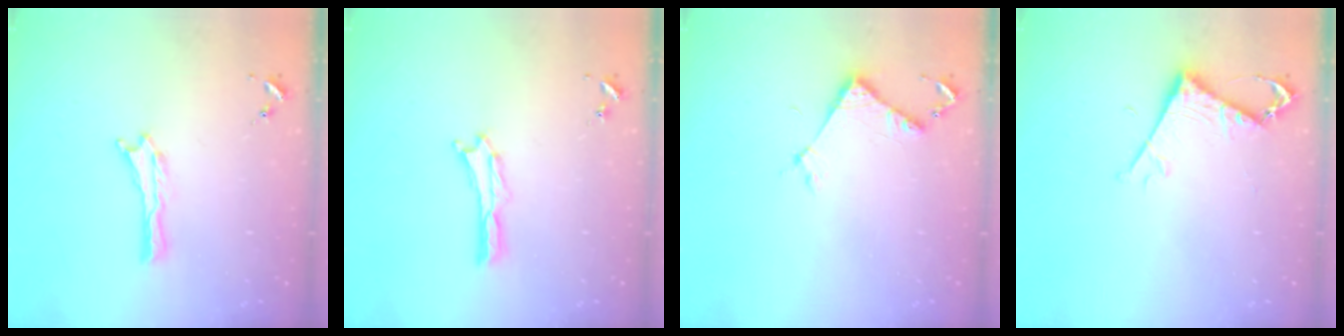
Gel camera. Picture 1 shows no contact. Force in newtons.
{"total": 0.5, "press": 0.5, "slide": 0.2}
{"total": 3.9, "press": 3.9, "slide": 0.3}
{"total": 5.3, "press": 5.2, "slide": 0.5}